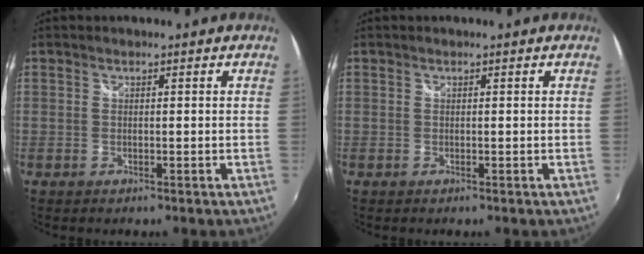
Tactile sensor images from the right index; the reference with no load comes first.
{"total": 0.0}